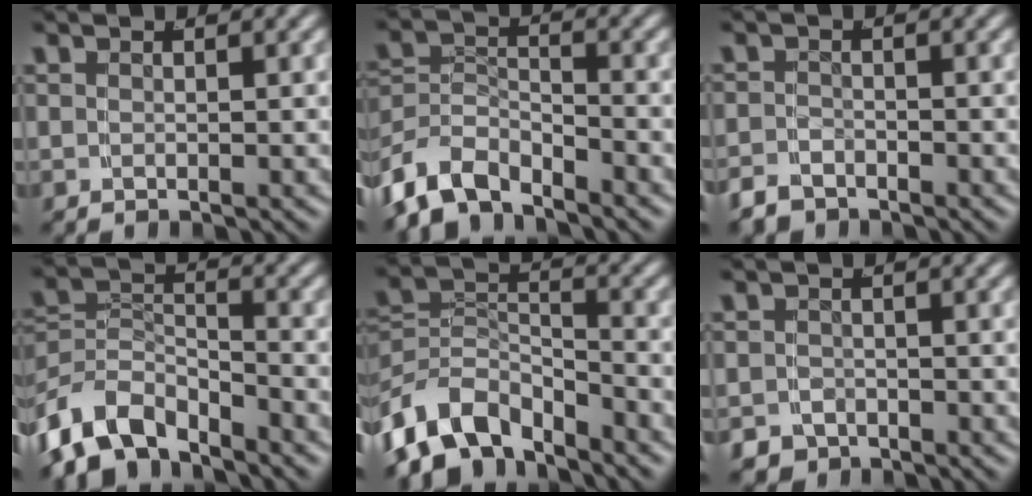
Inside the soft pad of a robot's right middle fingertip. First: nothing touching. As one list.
[{"total": 6.5, "force": [-4.0, 4.1, 3.0], "torque": [-0.080, -0.029, -0.062]}, {"total": 2.6, "force": [-2.3, 1.0, 0.2], "torque": [-0.007, -0.016, -0.035]}, {"total": 8.2, "force": [-4.8, 5.3, 4.0], "torque": [-0.095, -0.040, -0.070]}, {"total": 9.9, "force": [-5.6, 6.5, 4.9], "torque": [-0.104, -0.047, -0.080]}, {"total": 3.1, "force": [-2.6, 1.8, 0.2], "torque": [-0.001, -0.017, -0.040]}]